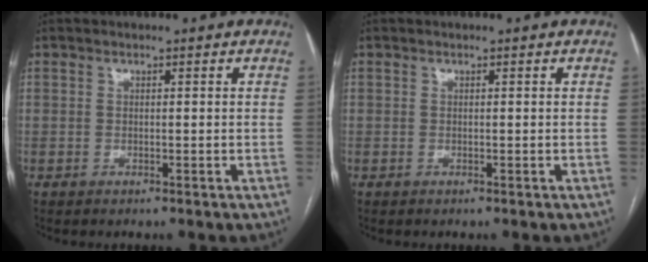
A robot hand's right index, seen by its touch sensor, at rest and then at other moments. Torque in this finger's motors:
{"motor_torque": [0.16, 0.07, 0.00, 0.01]}